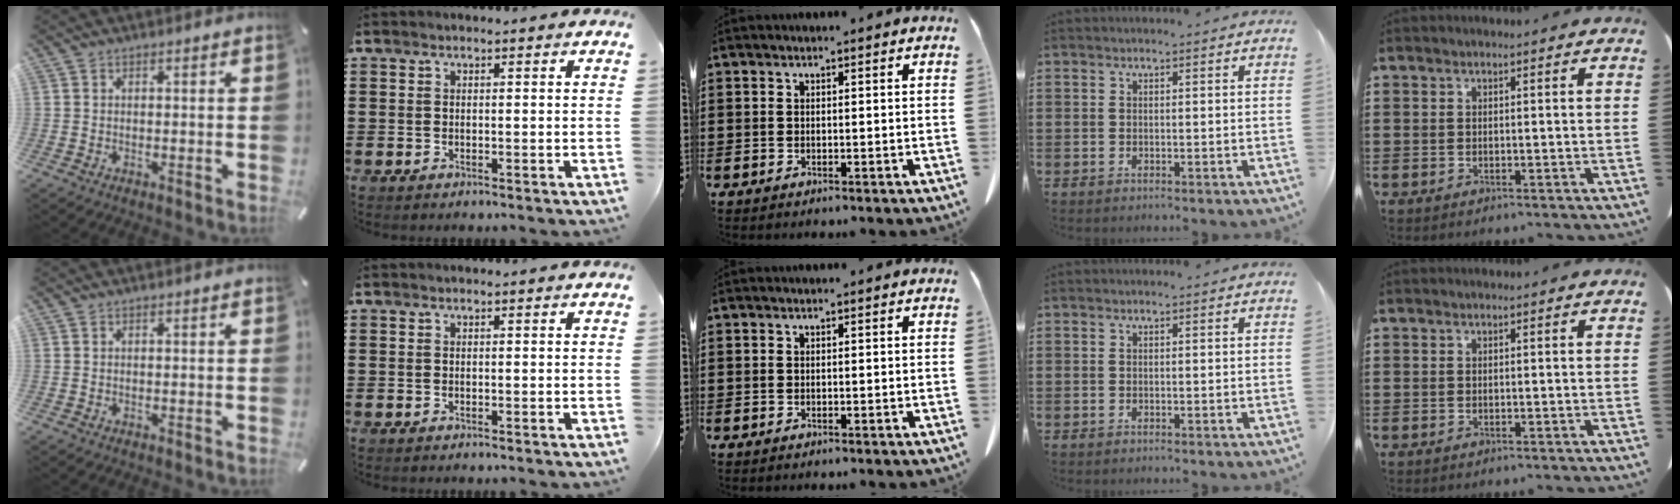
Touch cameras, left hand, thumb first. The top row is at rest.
{}